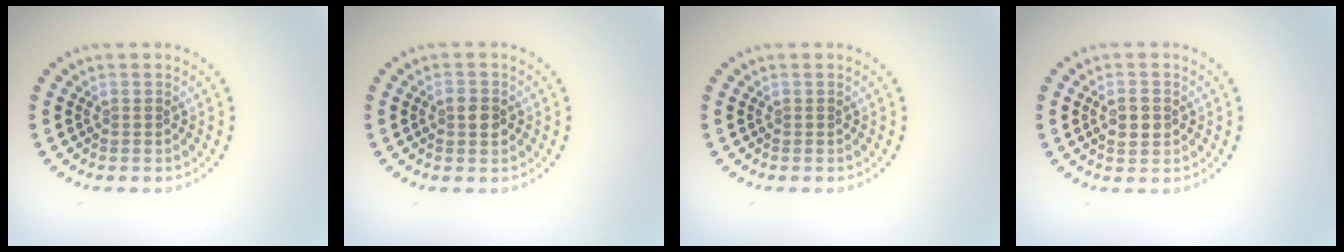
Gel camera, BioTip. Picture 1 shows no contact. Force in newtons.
{"total": 2.2, "press": 2.2, "slide": 0.1}
{"total": 0.0}
{"total": 2.1, "press": 2.1, "slide": 0.2}